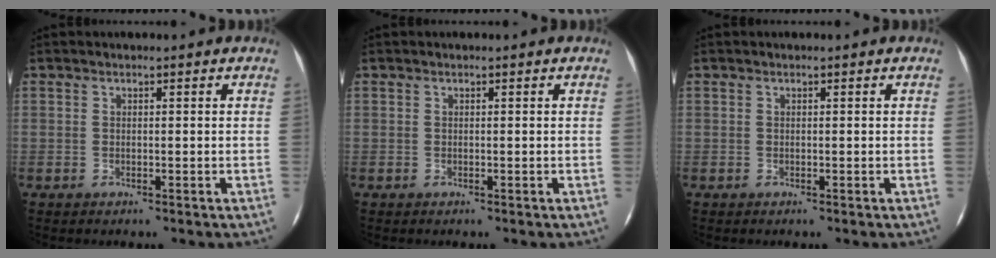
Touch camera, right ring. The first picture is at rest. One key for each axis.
{"total": 0.0}
{"total": 0.0}